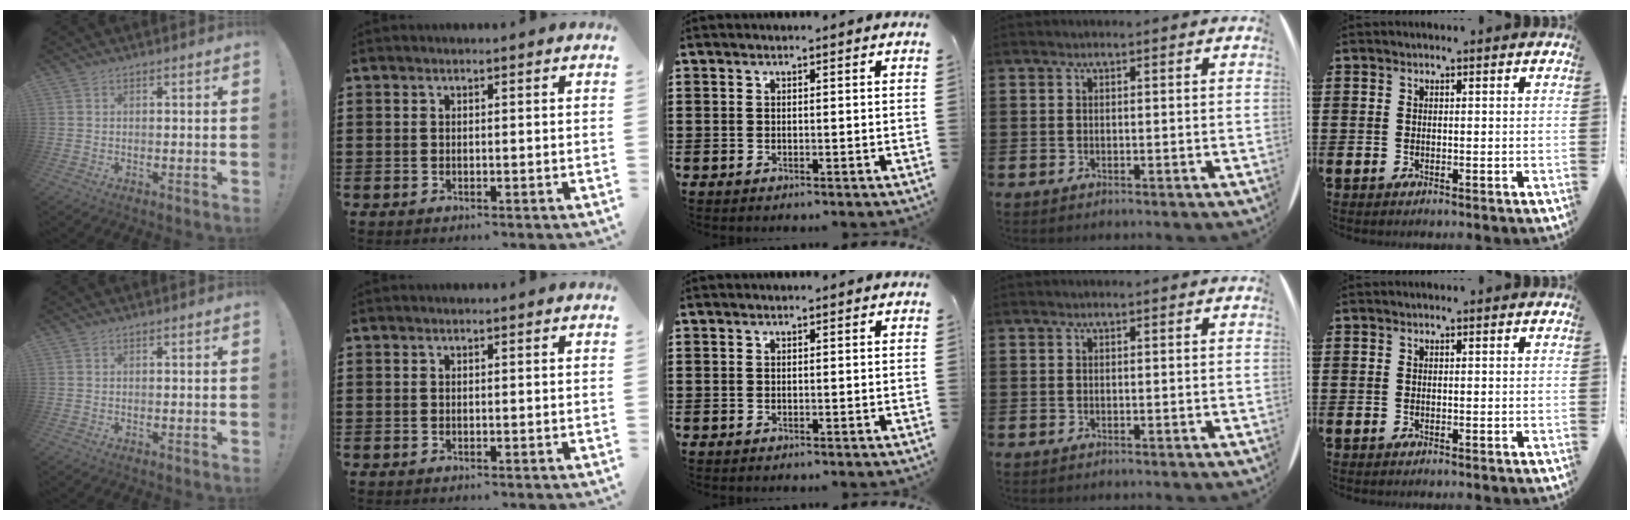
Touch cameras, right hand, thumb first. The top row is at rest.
{}